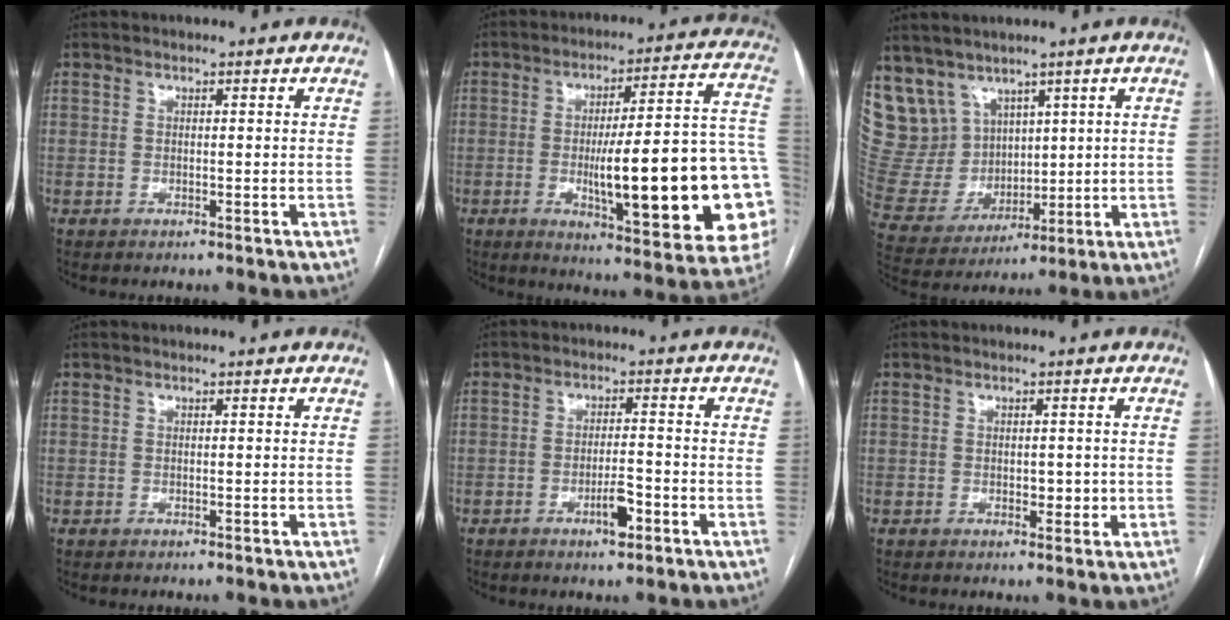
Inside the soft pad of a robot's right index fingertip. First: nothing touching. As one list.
[{"total": 25.4, "force": [-4.2, 3.5, 24.8], "torque": [-0.262, 0.008, -0.051]}, {"total": 12.2, "force": [7.9, 9.1, 1.9], "torque": [-0.067, 0.046, 0.186]}, {"total": 0.0}, {"total": 3.8, "force": [-2.0, 0.8, 3.1], "torque": [-0.058, 0.001, -0.031]}, {"total": 1.8, "force": [-0.1, 1.2, 1.3], "torque": [-0.016, 0.001, 0.003]}]